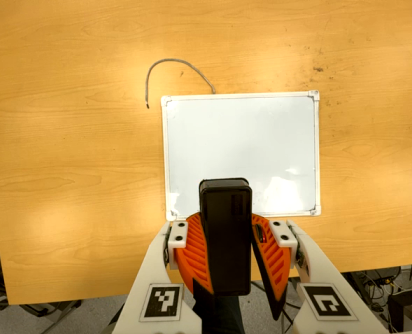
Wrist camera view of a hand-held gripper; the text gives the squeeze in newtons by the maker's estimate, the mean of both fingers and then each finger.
{"total": 10.7, "left": 10.7, "right": 10.7}